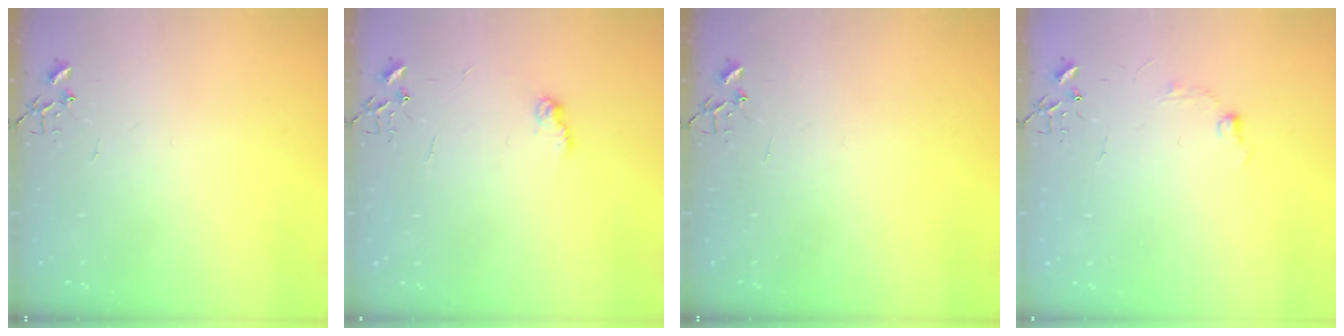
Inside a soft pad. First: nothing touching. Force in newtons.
{"total": 6.3, "press": 6.3, "slide": 0.1}
{"total": 0.0}
{"total": 6.4, "press": 6.3, "slide": 0.9}